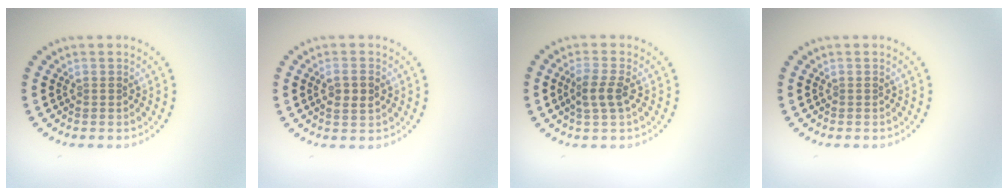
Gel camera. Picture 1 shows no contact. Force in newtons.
{"total": 2.1, "press": 2.0, "slide": 0.4}
{"total": 2.2, "press": 2.0, "slide": 0.9}
{"total": 0.0}